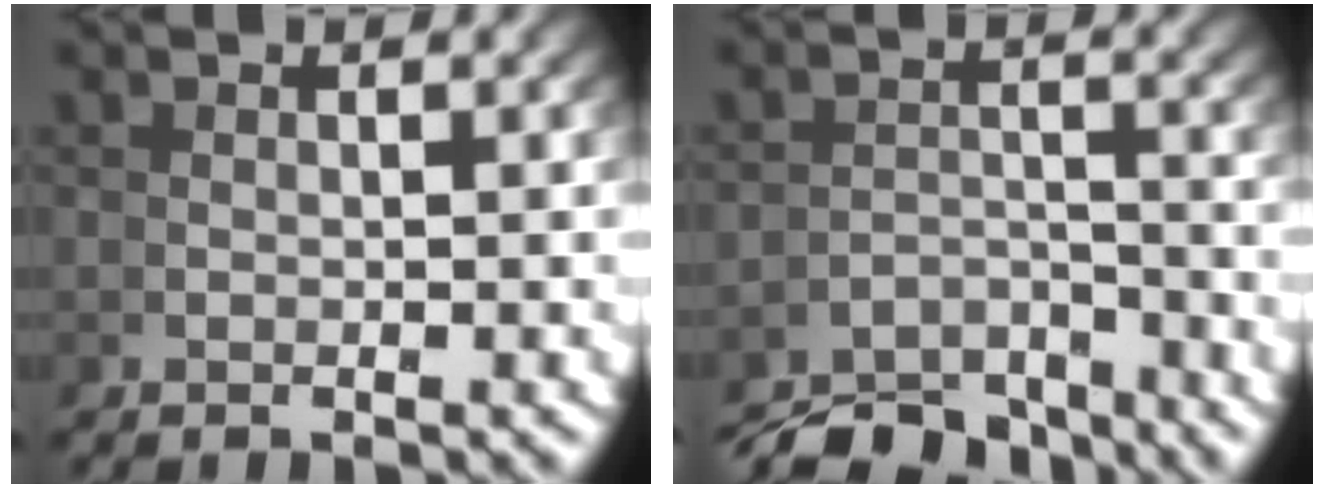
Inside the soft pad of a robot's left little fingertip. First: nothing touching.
{"total": 6.8, "force": [-6.3, 1.5, 2.1], "torque": [-0.005, -0.012, -0.106]}